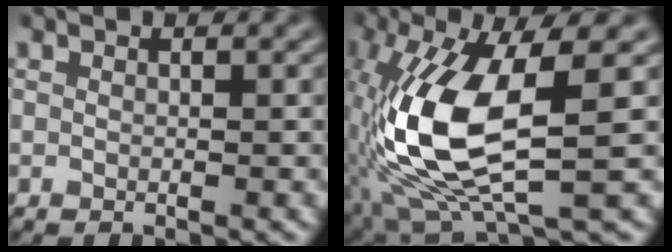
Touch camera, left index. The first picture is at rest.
{"total": 11.3, "force": [-1.1, 4.1, 10.5], "torque": [-0.230, -0.007, -0.019]}